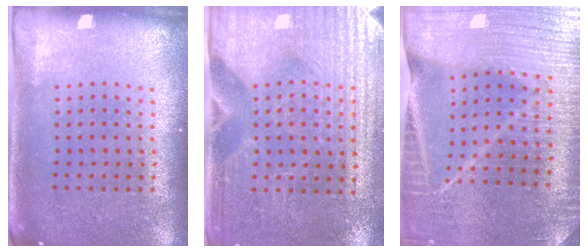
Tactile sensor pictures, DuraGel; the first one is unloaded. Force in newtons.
{"total": 3.6, "press": 3.3, "slide": 1.3}
{"total": 3.6, "press": 3.5, "slide": 0.7}